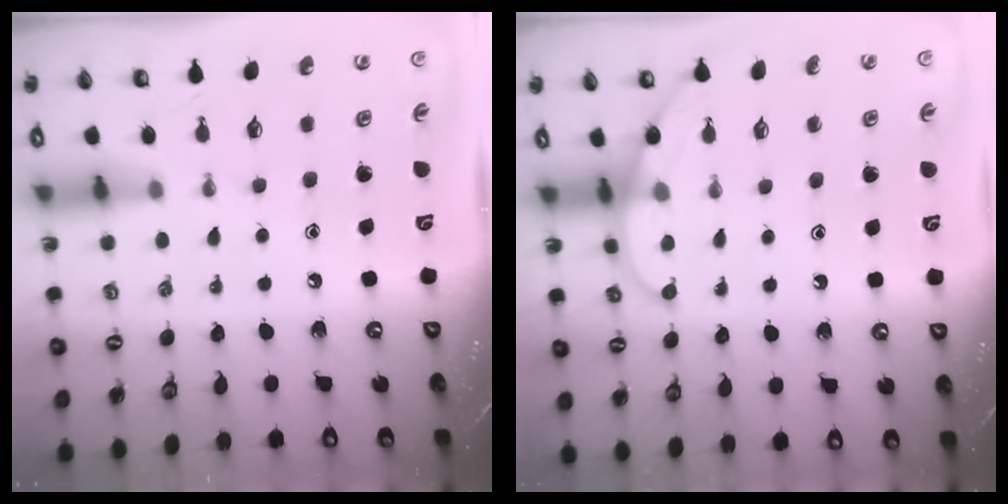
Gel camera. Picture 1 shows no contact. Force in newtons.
{"total": 4.6, "press": 4.5, "slide": 0.4}